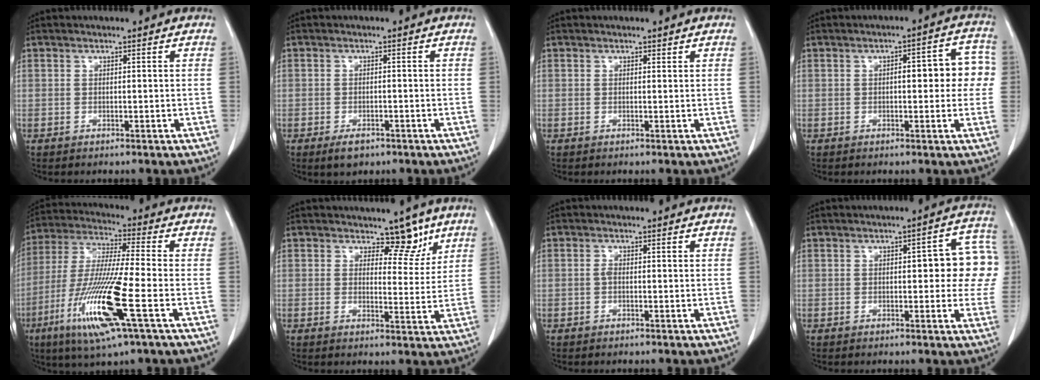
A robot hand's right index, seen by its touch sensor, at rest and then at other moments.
{"total": 2.7, "force": [-1.6, 1.6, 1.4], "torque": [-0.023, -0.001, -0.019]}
{"total": 0.6, "force": [0.5, 0.2, 0.1], "torque": [-0.004, -0.004, 0.007]}
{"total": 7.9, "force": [0.8, 2.8, 7.3], "torque": [-0.083, 0.034, 0.006]}
{"total": 16.3, "force": [-6.1, 0.4, 15.2], "torque": [-0.317, -0.026, -0.117]}
{"total": 4.9, "force": [3.6, 2.8, 1.9], "torque": [-0.003, -0.007, 0.049]}
{"total": 1.0, "force": [-0.1, 0.5, 0.9], "torque": [-0.016, 0.003, -0.002]}
{"total": 9.5, "force": [1.3, 3.4, 8.8], "torque": [-0.081, 0.029, 0.009]}